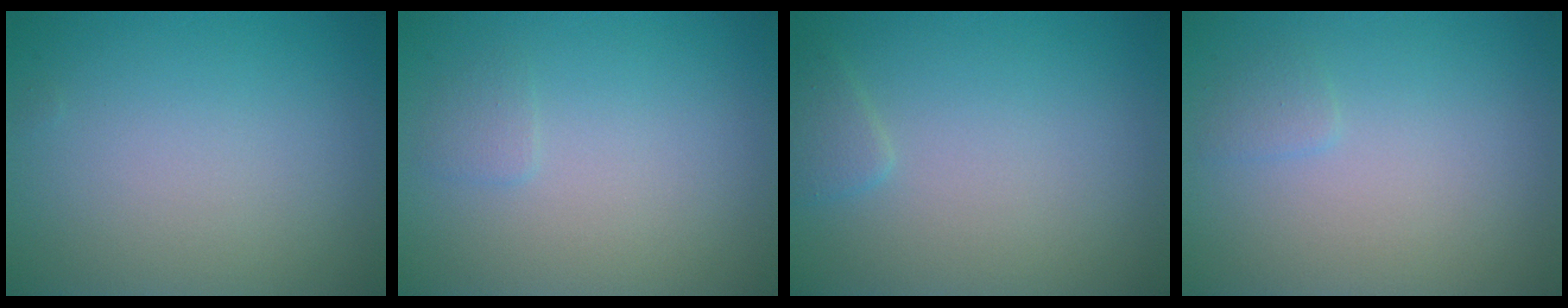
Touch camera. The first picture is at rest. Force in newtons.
{"total": 0.8, "press": 0.8, "slide": 0.1}
{"total": 1.1, "press": 1.1, "slide": 0.1}
{"total": 0.7, "press": 0.7, "slide": 0.1}